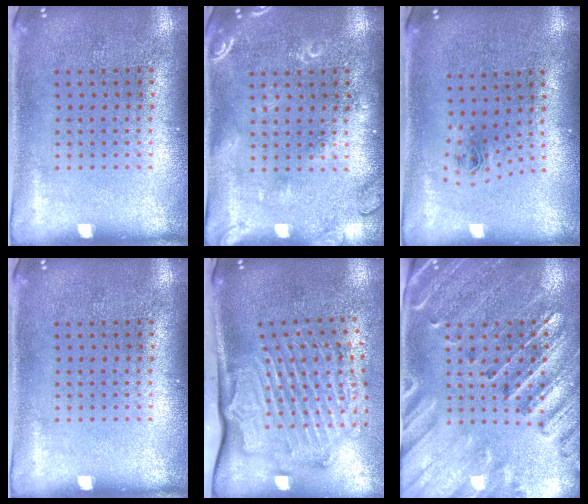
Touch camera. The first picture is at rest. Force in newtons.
{"total": 2.5, "press": 2.4, "slide": 0.5}
{"total": 0.8, "press": 0.3, "slide": 0.7}
{"total": 0.0}
{"total": 2.4, "press": 2.2, "slide": 0.9}
{"total": 2.9, "press": 2.7, "slide": 1.0}